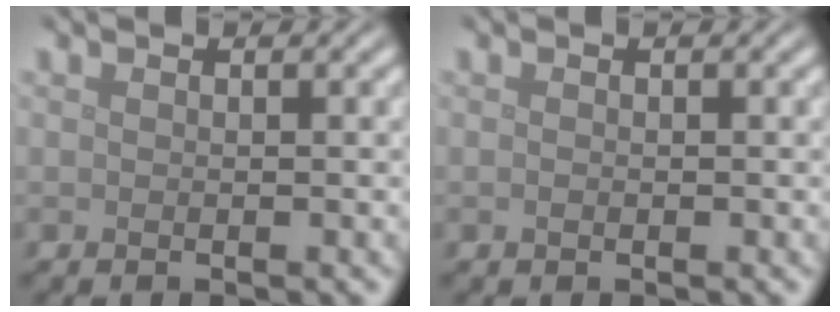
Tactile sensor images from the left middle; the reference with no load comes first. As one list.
[{"total": 0.0}]